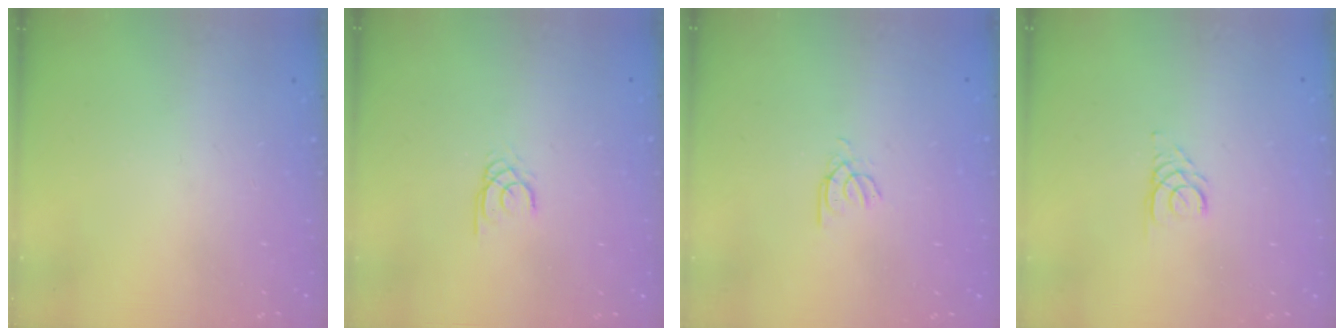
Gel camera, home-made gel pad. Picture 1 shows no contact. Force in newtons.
{"total": 1.6, "press": 1.6, "slide": 0.2}
{"total": 2.4, "press": 2.3, "slide": 0.4}
{"total": 2.6, "press": 2.6, "slide": 0.2}